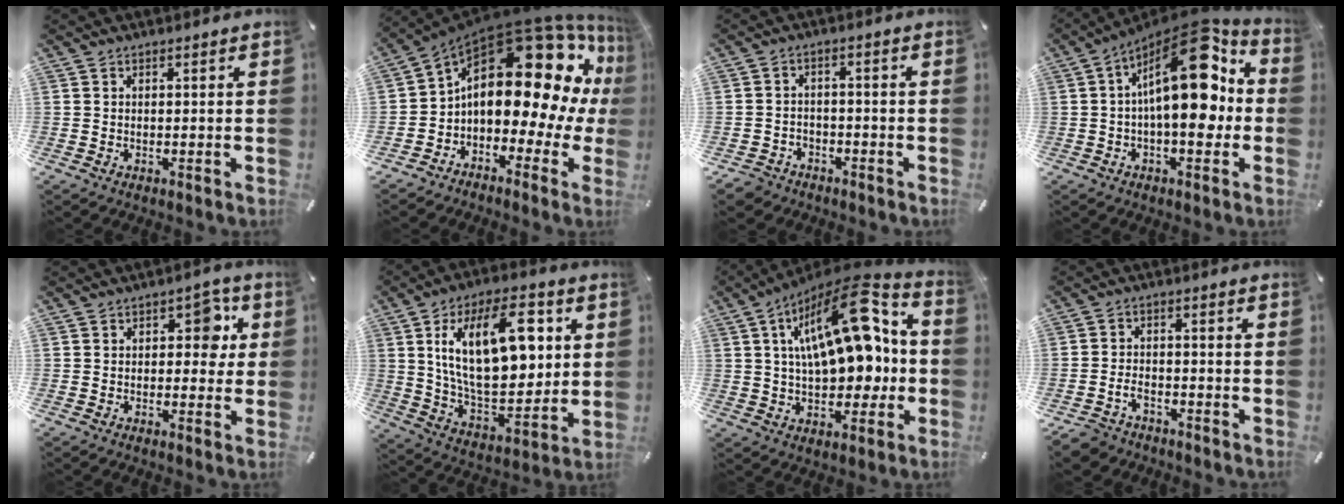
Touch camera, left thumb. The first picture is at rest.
{"total": 23.3, "force": [7.3, 12.6, 18.2], "torque": [-0.289, -0.062, 0.130]}
{"total": 4.1, "force": [-2.8, 2.8, 0.9], "torque": [-0.026, 0.013, -0.058]}
{"total": 20.4, "force": [4.1, 9.0, 17.9], "torque": [-0.270, -0.042, 0.067]}
{"total": 6.6, "force": [1.5, 4.2, 4.9], "torque": [-0.046, -0.006, 0.012]}
{"total": 23.6, "force": [6.8, 12.8, 18.6], "torque": [-0.318, -0.018, 0.106]}
{"total": 20.5, "force": [5.3, 11.1, 16.4], "torque": [-0.245, -0.032, 0.085]}
{"total": 4.4, "force": [-3.0, 2.7, 1.8], "torque": [-0.048, 0.010, -0.063]}